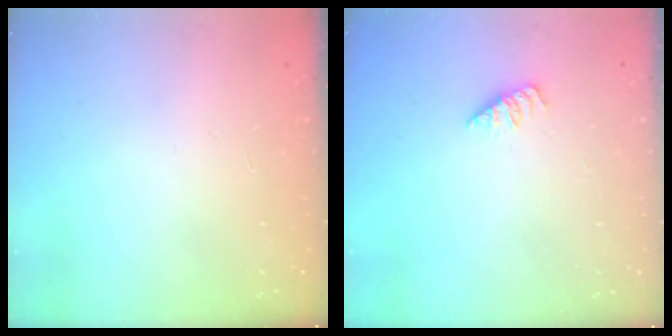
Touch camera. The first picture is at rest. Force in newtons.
{"total": 1.4, "press": 1.3, "slide": 0.3}